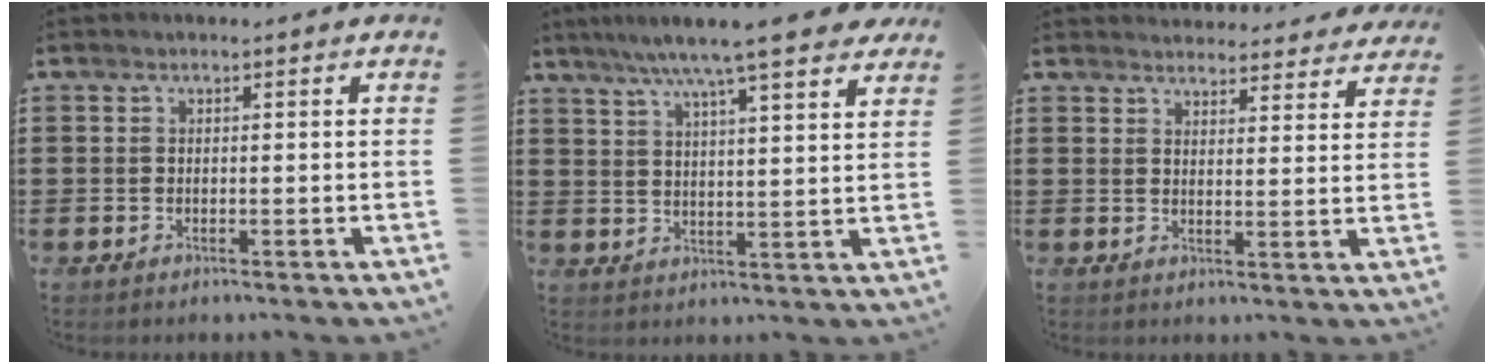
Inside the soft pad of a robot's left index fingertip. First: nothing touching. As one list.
[{"total": 8.2, "force": [6.7, 0.2, 4.6], "torque": [-0.104, -0.023, 0.114]}, {"total": 3.8, "force": [3.8, 0.4, 0.2], "torque": [-0.010, -0.021, 0.067]}]